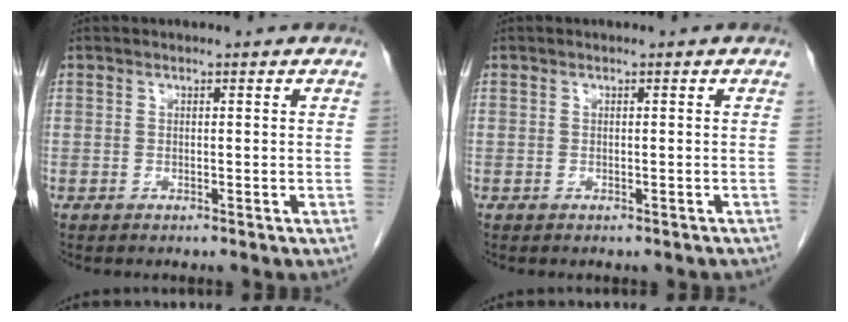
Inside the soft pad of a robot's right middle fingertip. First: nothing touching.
{"total": 1.2, "force": [-1.0, 0.4, 0.4], "torque": [-0.012, -0.002, -0.012]}